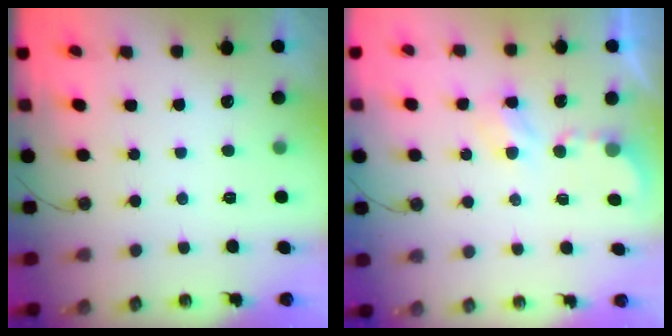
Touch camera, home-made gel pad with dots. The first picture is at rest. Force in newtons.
{"total": 3.9, "press": 3.8, "slide": 0.6}